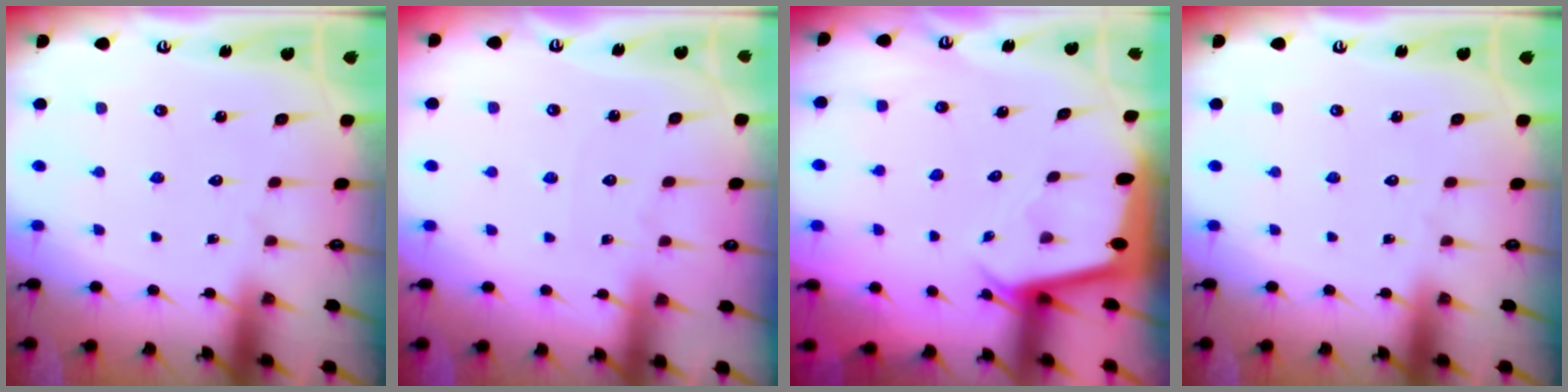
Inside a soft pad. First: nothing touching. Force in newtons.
{"total": 2.3, "press": 2.3, "slide": 0.3}
{"total": 2.3, "press": 2.3, "slide": 0.1}
{"total": 0.0}